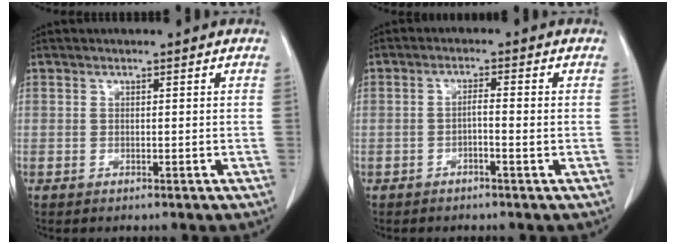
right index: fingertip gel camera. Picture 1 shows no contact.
{"total": 2.4, "force": [-0.7, 0.0, 2.3], "torque": [-0.042, 0.007, -0.012]}